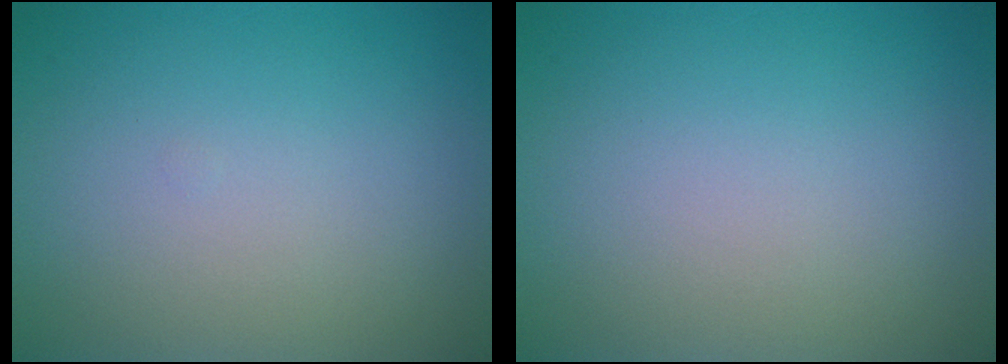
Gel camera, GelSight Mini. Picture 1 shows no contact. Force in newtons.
{"total": 0.0}